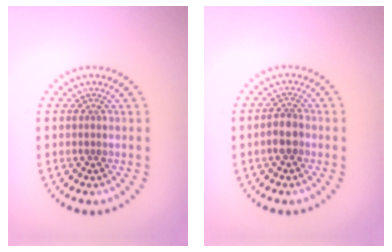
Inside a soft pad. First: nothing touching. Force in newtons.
{"total": 2.0, "press": 1.9, "slide": 0.7}